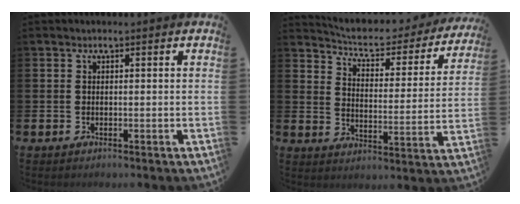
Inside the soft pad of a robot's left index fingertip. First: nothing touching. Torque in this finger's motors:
{"motor_torque": [1.08, -1.06, 0.14, 0.02]}